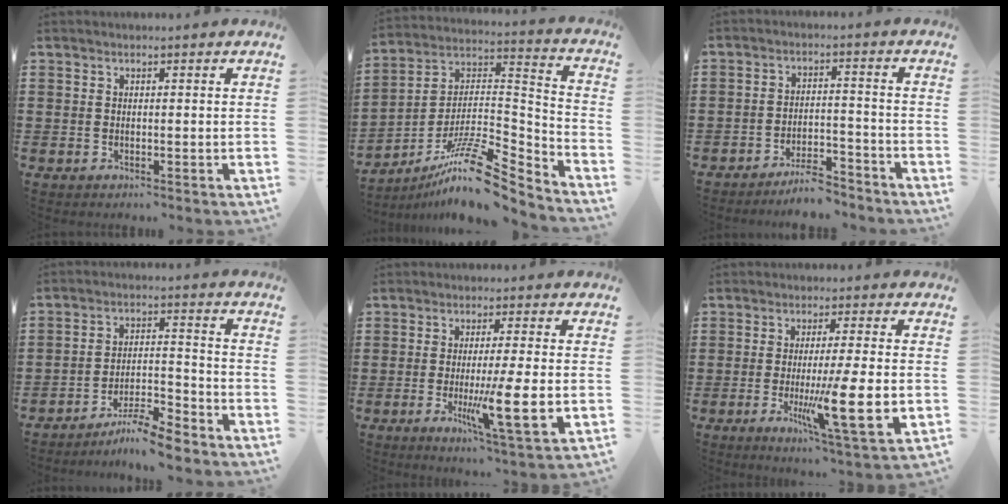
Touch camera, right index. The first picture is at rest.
{"total": 14.1, "force": [-10.5, 2.6, 9.1], "torque": [-0.162, 0.021, -0.193]}
{"total": 5.3, "force": [-5.0, 0.6, 1.9], "torque": [-0.033, 0.005, -0.096]}
{"total": 6.9, "force": [-6.3, 0.1, 2.8], "torque": [-0.044, 0.004, -0.118]}
{"total": 9.5, "force": [-1.8, 0.6, 9.3], "torque": [-0.165, -0.018, -0.031]}
{"total": 11.2, "force": [-2.1, 1.0, 10.9], "torque": [-0.200, -0.019, -0.035]}